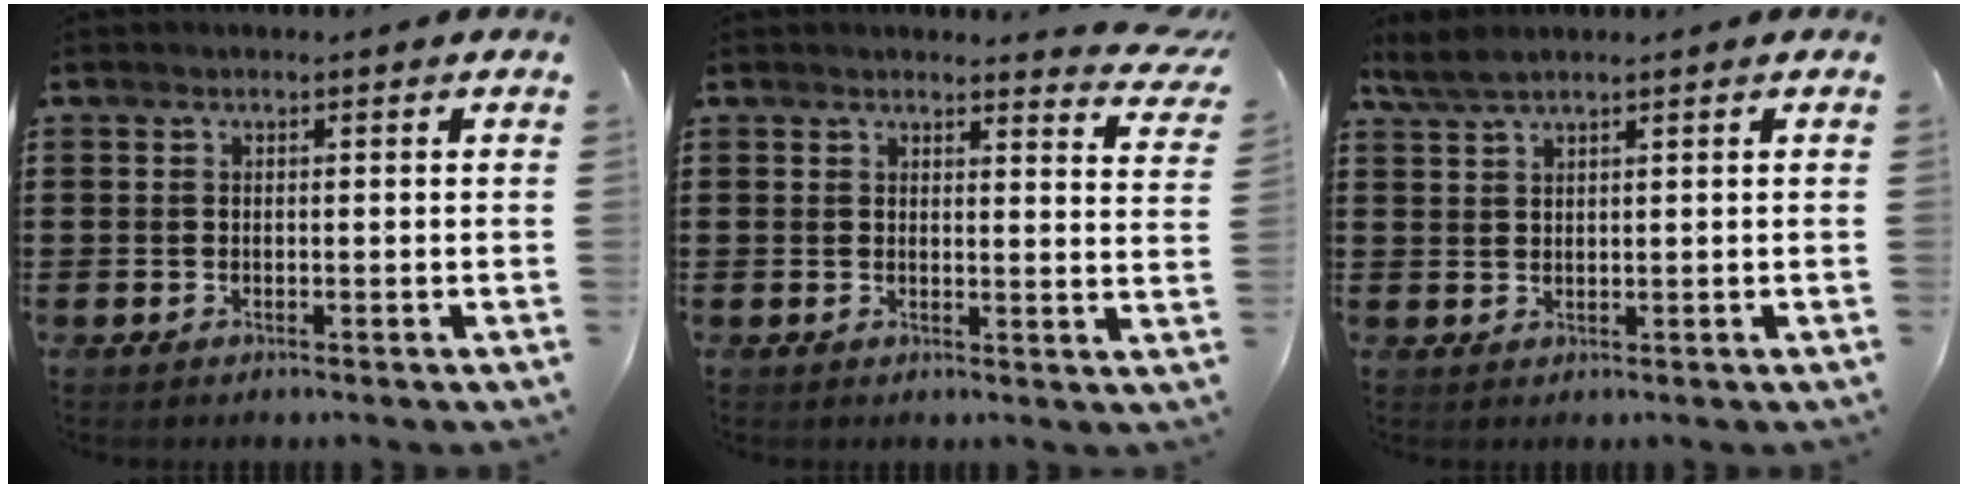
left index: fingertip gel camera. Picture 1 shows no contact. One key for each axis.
{"total": 3.0, "fx": 2.9, "fy": 0.0, "fz": 0.7, "tx": -0.010, "ty": -0.019, "tz": 0.049}
{"total": 2.3, "fx": 1.8, "fy": 0.4, "fz": 1.4, "tx": -0.032, "ty": 0.002, "tz": 0.034}